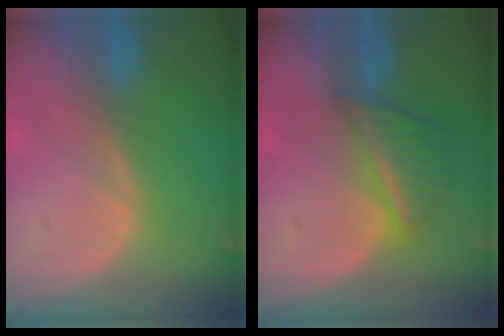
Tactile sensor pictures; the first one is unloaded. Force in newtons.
{"total": 5.7, "press": 5.1, "slide": 2.5}